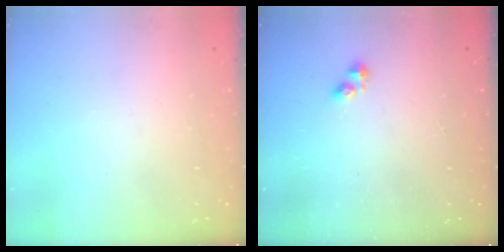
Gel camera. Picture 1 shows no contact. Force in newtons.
{"total": 3.3, "press": 3.2, "slide": 0.5}